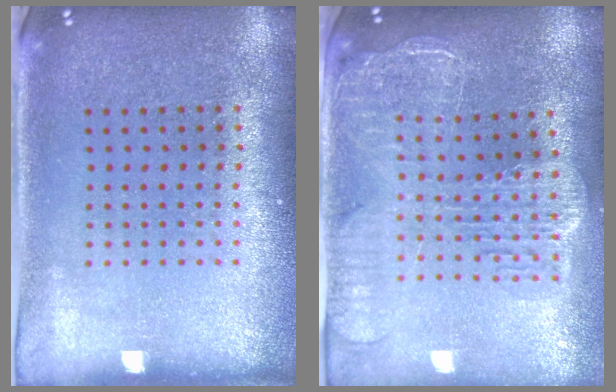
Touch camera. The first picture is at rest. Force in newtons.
{"total": 2.7, "press": 2.3, "slide": 1.4}